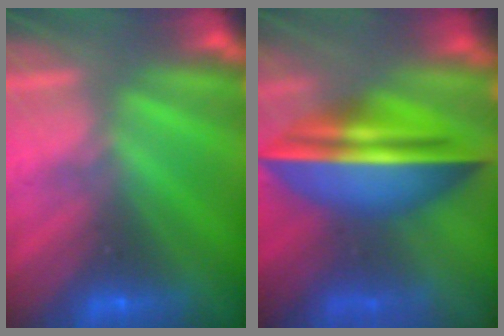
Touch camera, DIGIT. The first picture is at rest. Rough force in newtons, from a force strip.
{"total": 6.9}